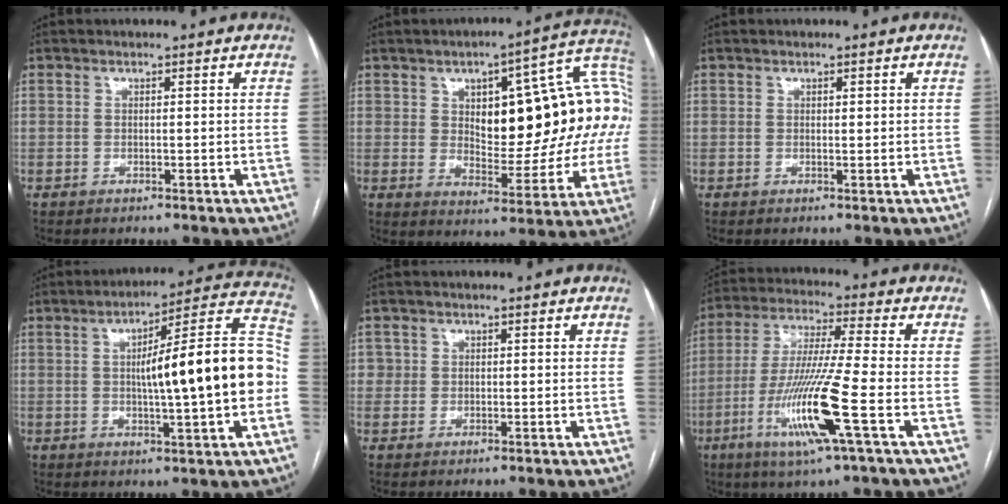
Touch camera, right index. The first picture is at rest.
{"total": 22.0, "force": [3.5, 8.5, 20.0], "torque": [-0.252, 0.045, 0.053]}
{"total": 0.5, "force": [0.3, 0.3, 0.4], "torque": [-0.004, 0.000, 0.003]}
{"total": 18.4, "force": [-0.8, 1.4, 18.3], "torque": [-0.260, 0.032, -0.014]}
{"total": 2.0, "force": [0.4, 2.0, 0.0], "torque": [0.015, 0.004, 0.002]}
{"total": 14.5, "force": [-5.2, -0.7, 13.6], "torque": [-0.279, -0.023, -0.101]}